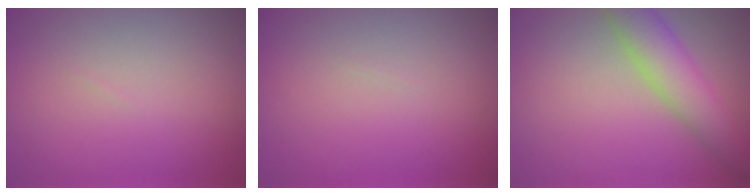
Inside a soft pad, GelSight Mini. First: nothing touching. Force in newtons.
{"total": 0.0}
{"total": 4.9, "press": 4.9, "slide": 0.3}